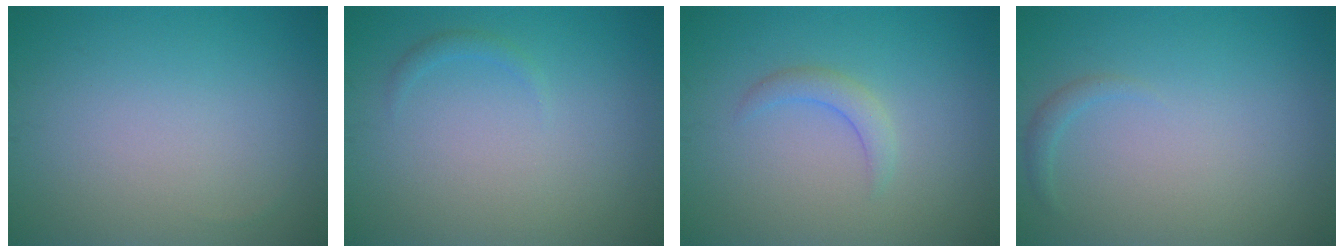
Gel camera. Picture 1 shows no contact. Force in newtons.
{"total": 0.8, "press": 0.8, "slide": 0.1}
{"total": 1.7, "press": 1.7, "slide": 0.2}
{"total": 0.8, "press": 0.8, "slide": 0.1}